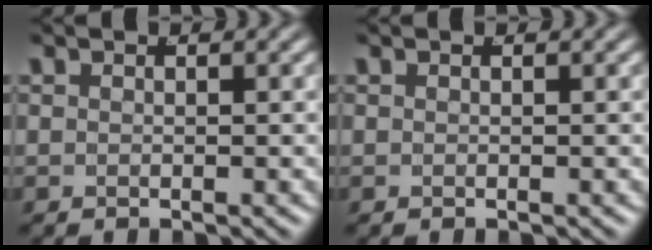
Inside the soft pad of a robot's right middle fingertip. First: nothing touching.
{"total": 0.0}